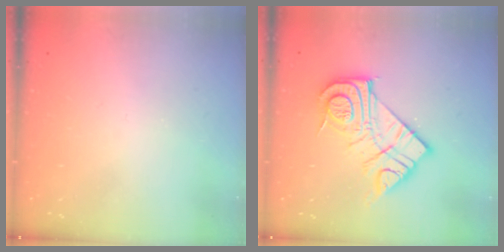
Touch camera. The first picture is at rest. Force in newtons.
{"total": 16.8, "press": 16.7, "slide": 1.2}